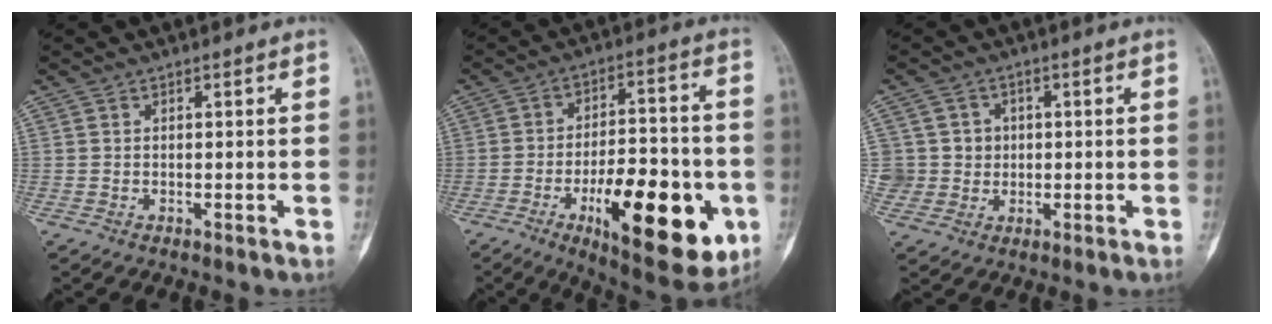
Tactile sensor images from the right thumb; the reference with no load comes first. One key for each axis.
{"total": 23.1, "fx": -7.7, "fy": 9.0, "fz": 19.8, "tx": -0.251, "ty": 0.015, "tz": -0.102}
{"total": 5.7, "fx": 0.4, "fy": 5.7, "fz": 0.2, "tx": 0.035, "ty": 0.010, "tz": 0.007}